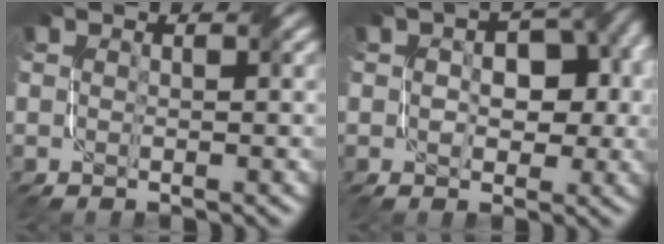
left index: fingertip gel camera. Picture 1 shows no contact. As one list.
[{"total": 5.5, "force": [-0.6, 3.7, 4.1], "torque": [-0.039, 0.013, -0.001]}]